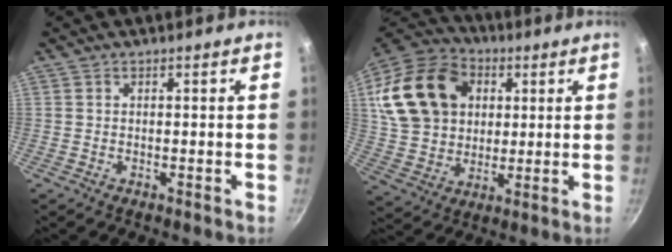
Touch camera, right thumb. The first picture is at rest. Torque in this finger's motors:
{"motor_torque": [-0.97, 1.85, 0.72, -0.31, 0.18]}